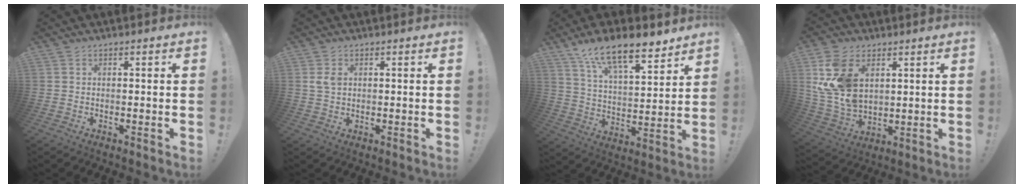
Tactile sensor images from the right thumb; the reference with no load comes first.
{"total": 3.1, "force": [1.0, 2.2, 1.9], "torque": [-0.025, -0.001, 0.017]}
{"total": 15.6, "force": [11.7, 5.1, 9.1], "torque": [-0.152, -0.078, 0.205]}
{"total": 15.5, "force": [5.3, 10.7, 9.9], "torque": [-0.195, -0.031, 0.103]}